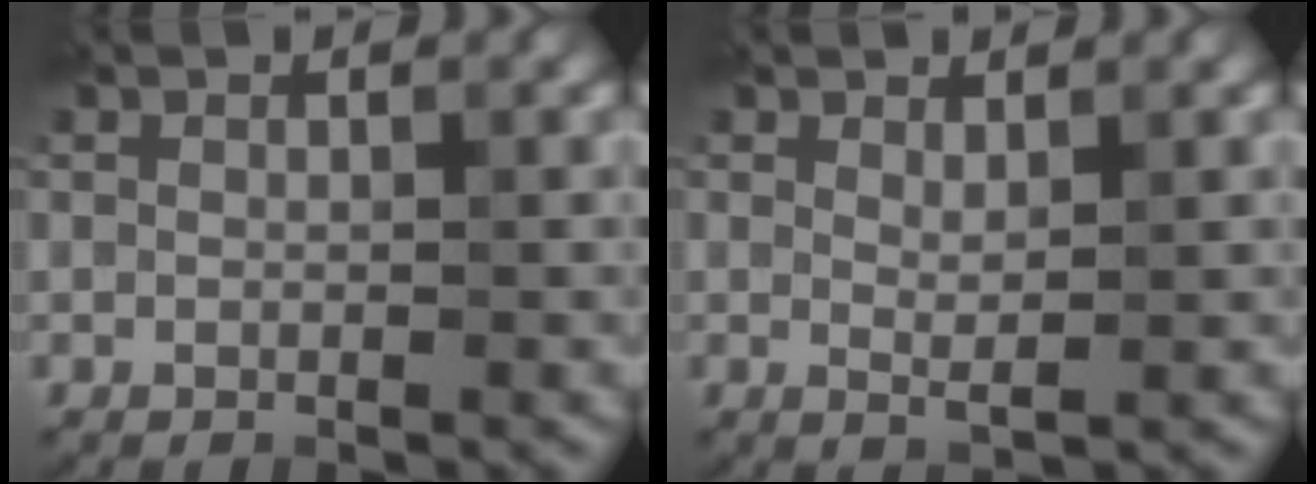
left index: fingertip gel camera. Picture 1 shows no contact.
{"total": 1.3, "force": [0.8, 0.2, 1.0], "torque": [-0.018, -0.006, 0.014]}